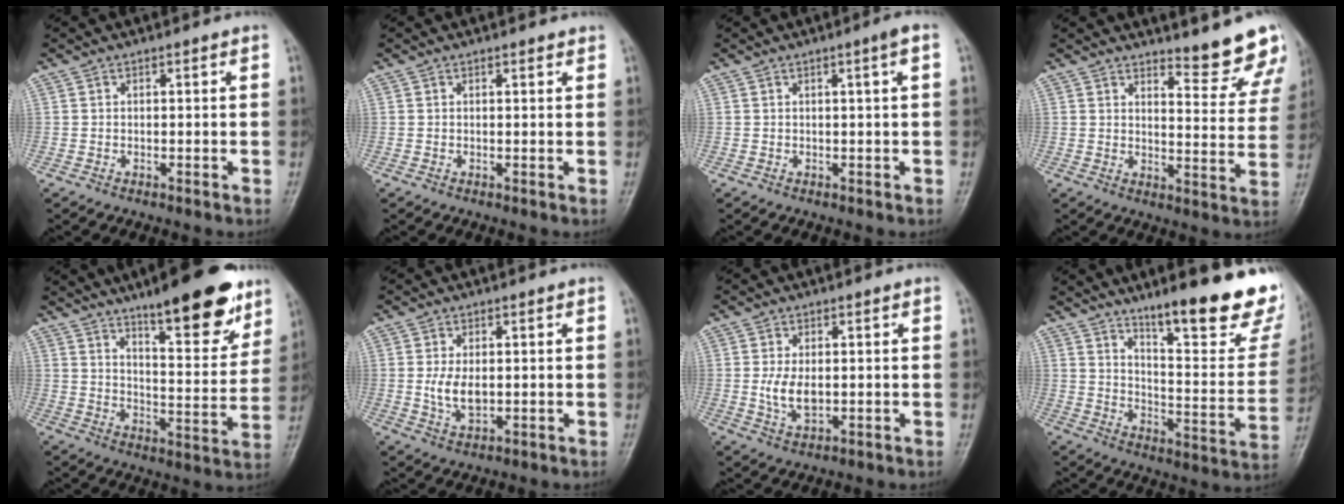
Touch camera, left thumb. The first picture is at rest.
{"total": 0.8, "force": [0.7, 0.3, 0.3], "torque": [-0.002, -0.003, 0.008]}
{"total": 1.8, "force": [0.5, -0.3, 1.8], "torque": [-0.028, 0.003, 0.011]}
{"total": 9.9, "force": [8.9, 2.0, 3.6], "torque": [-0.011, -0.077, 0.110]}
{"total": 17.9, "force": [12.0, 5.0, 12.4], "torque": [-0.132, -0.065, 0.182]}
{"total": 4.7, "force": [0.2, 2.7, 3.8], "torque": [-0.071, -0.010, 0.008]}
{"total": 4.9, "force": [0.1, 2.8, 4.0], "torque": [-0.075, -0.010, 0.007]}
{"total": 23.7, "force": [15.9, 5.3, 16.7], "torque": [-0.193, -0.094, 0.233]}